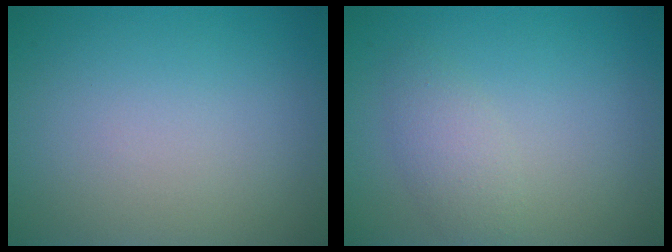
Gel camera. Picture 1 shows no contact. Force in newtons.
{"total": 2.2, "press": 2.2, "slide": 0.1}